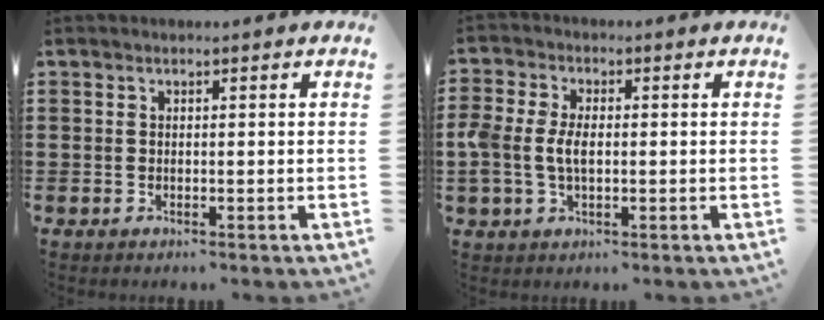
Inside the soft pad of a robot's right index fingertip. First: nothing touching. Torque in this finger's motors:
{"motor_torque": [0.54, -0.49, 0.31, 0.19]}